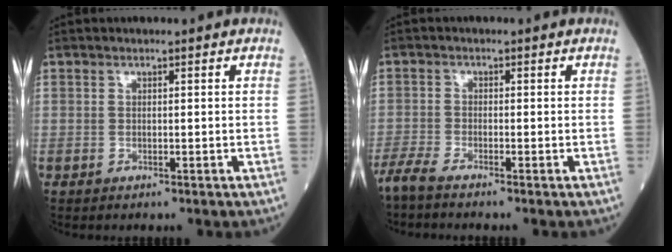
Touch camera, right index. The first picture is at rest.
{"total": 3.4, "force": [-2.9, -0.3, 1.7], "torque": [-0.037, -0.009, -0.061]}